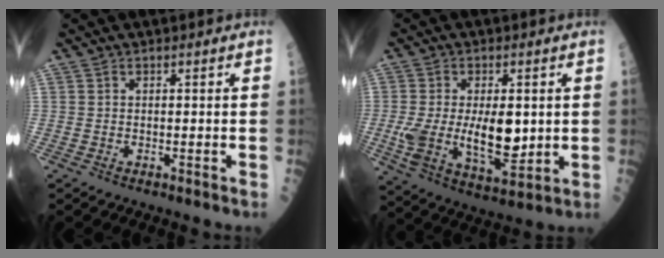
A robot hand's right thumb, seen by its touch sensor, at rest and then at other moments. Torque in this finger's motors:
{"motor_torque": [1.07, 1.17, 1.34, 0.14, 0.30]}